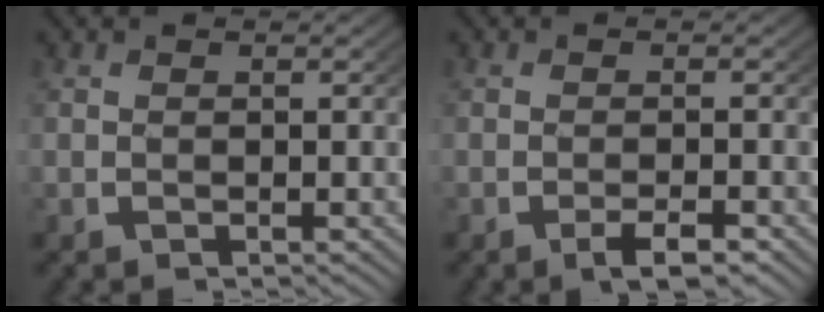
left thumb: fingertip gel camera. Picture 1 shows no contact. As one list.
[{"total": 2.2, "force": [-1.4, 0.6, 1.6], "torque": [-0.021, 0.003, -0.026]}]